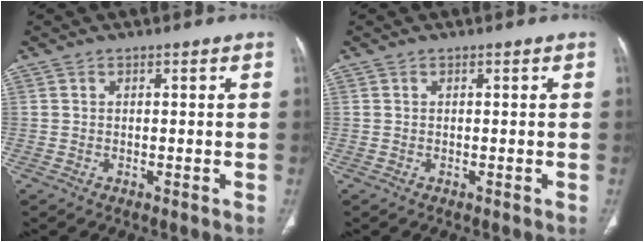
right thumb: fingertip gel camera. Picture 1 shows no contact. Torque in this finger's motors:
{"motor_torque": [0.09, 0.09, -0.02, 0.02, 0.04]}